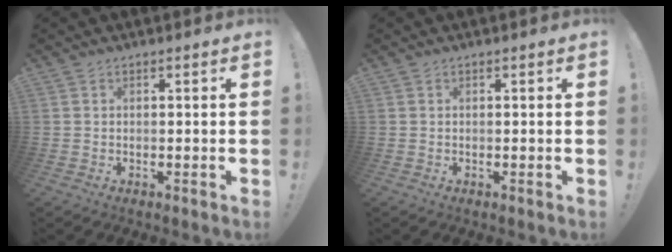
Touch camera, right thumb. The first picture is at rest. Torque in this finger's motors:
{"motor_torque": [0.00, 0.00, -0.02, -0.02, 0.01]}